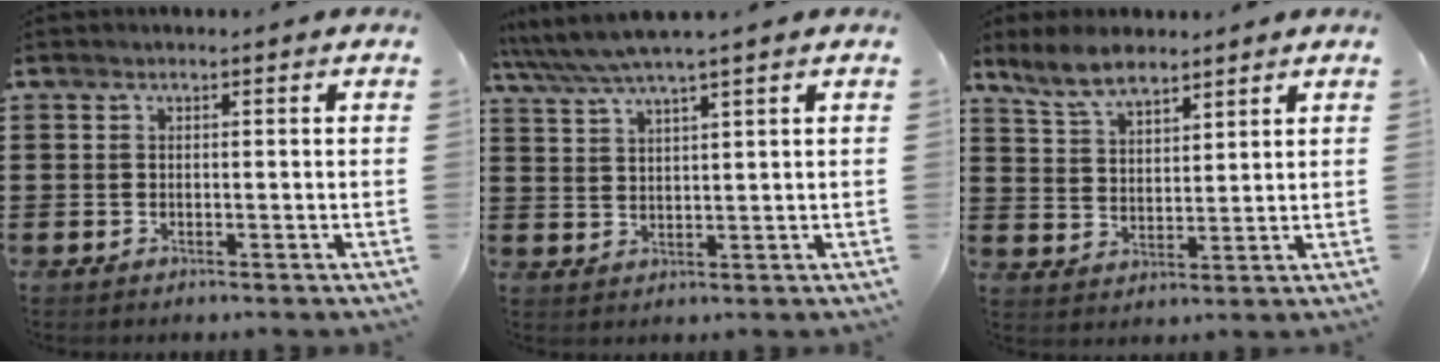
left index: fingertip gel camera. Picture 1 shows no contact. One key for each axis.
{"total": 4.7, "fx": 3.9, "fy": -0.1, "fz": 2.5, "tx": -0.061, "ty": -0.011, "tz": 0.068}
{"total": 6.5, "fx": 5.5, "fy": 2.3, "fz": 2.7, "tx": -0.070, "ty": -0.002, "tz": 0.103}